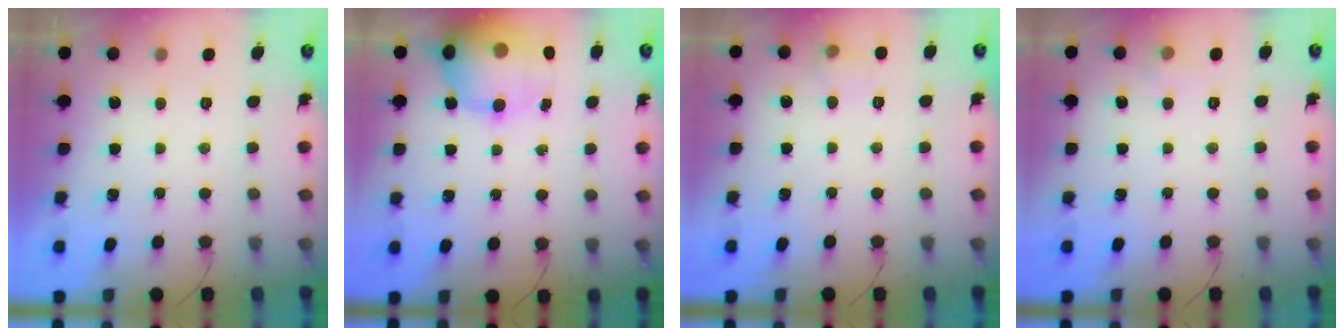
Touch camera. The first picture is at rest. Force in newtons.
{"total": 19.3, "press": 18.8, "slide": 4.2}
{"total": 5.7, "press": 5.4, "slide": 2.0}
{"total": 4.3, "press": 4.1, "slide": 1.4}